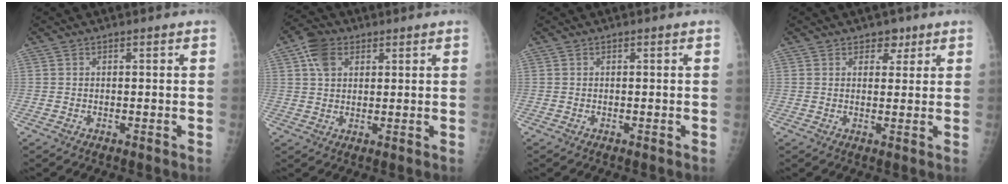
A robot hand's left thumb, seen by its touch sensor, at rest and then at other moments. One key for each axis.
{"total": 6.1, "fx": 2.6, "fy": 4.3, "fz": 3.4, "tx": -0.049, "ty": 0.001, "tz": 0.044}
{"total": 0.0}
{"total": 3.0, "fx": 1.9, "fy": 2.2, "fz": 0.9, "tx": 0.013, "ty": -0.008, "tz": 0.024}